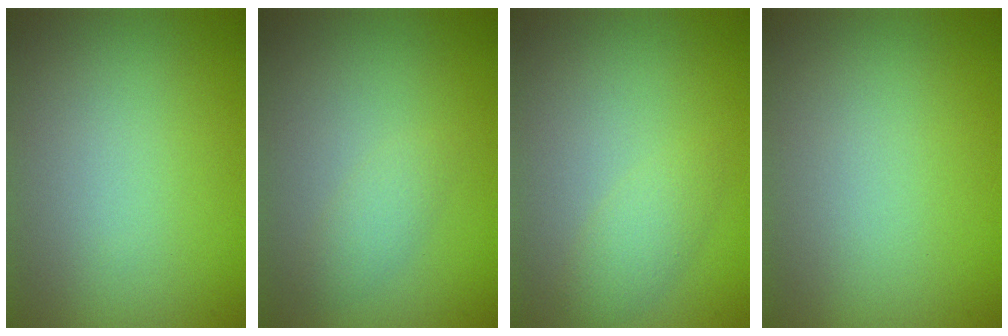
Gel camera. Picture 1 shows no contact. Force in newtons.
{"total": 1.4, "press": 1.4, "slide": 0.1}
{"total": 1.7, "press": 1.7, "slide": 0.1}
{"total": 0.0}